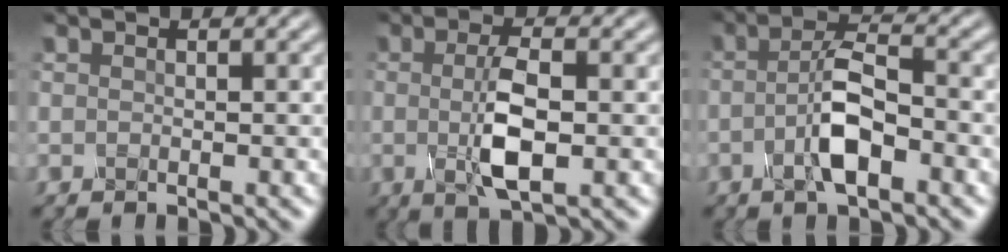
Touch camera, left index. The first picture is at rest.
{"total": 4.2, "force": [-0.1, 1.2, 4.0], "torque": [-0.085, -0.001, -0.003]}
{"total": 4.2, "force": [-1.6, 1.1, 3.6], "torque": [-0.077, 0.013, -0.037]}